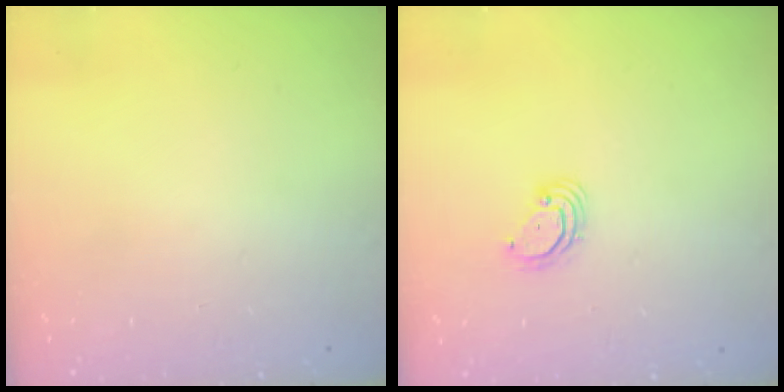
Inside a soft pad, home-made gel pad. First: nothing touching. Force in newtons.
{"total": 3.6, "press": 3.6, "slide": 0.3}